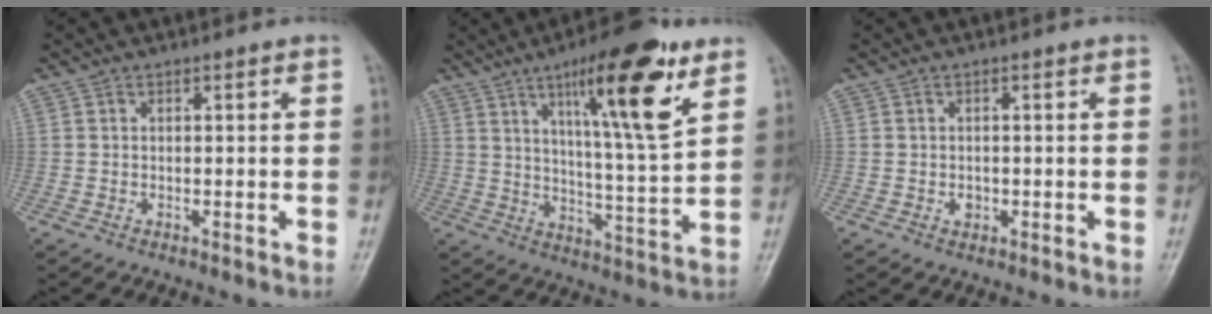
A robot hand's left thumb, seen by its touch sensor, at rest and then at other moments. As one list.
[{"total": 17.3, "force": [9.1, 3.3, 14.3], "torque": [-0.206, -0.050, 0.145]}, {"total": 1.3, "force": [-0.3, 1.1, 0.7], "torque": [-0.005, 0.002, -0.003]}]